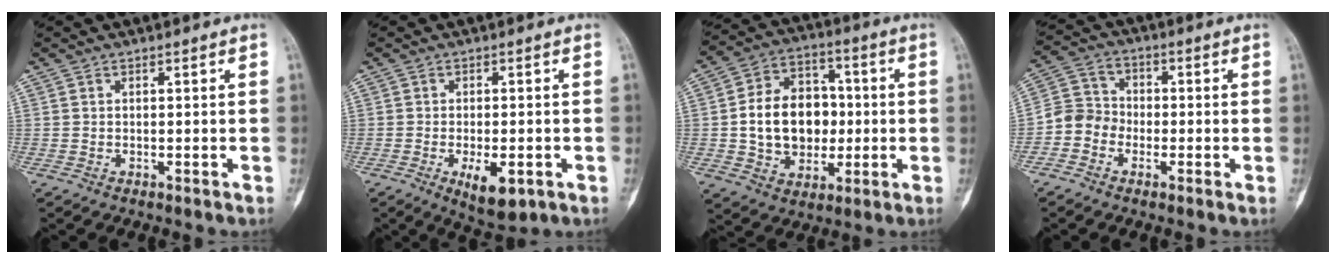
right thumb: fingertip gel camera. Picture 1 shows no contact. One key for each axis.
{"total": 7.1, "fx": -2.5, "fy": 3.0, "fz": 5.9, "tx": -0.088, "ty": -0.005, "tz": -0.027}
{"total": 15.4, "fx": -0.3, "fy": 11.8, "fz": 9.9, "tx": -0.123, "ty": 0.025, "tz": -0.001}
{"total": 6.3, "fx": -2.2, "fy": 5.6, "fz": 2.1, "tx": -0.019, "ty": 0.023, "tz": -0.055}